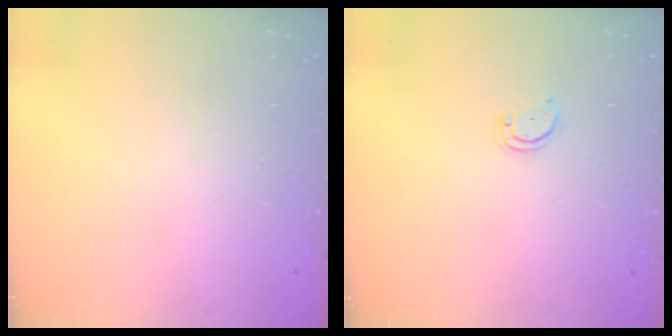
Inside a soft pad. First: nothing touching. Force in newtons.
{"total": 2.2, "press": 2.1, "slide": 0.4}